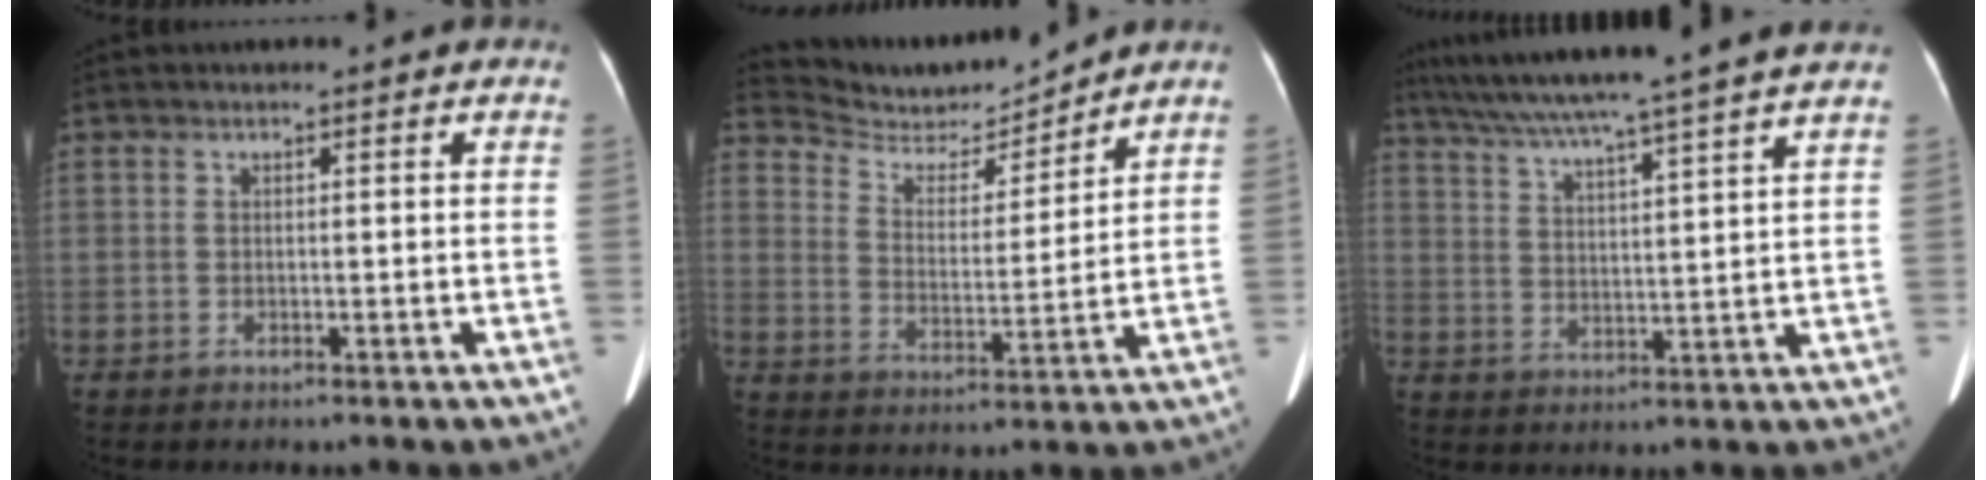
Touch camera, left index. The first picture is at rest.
{"total": 9.6, "force": [9.6, 1.1, 0.4], "torque": [-0.019, -0.005, 0.173]}
{"total": 17.6, "force": [15.0, -2.1, 9.0], "torque": [-0.159, 0.004, 0.213]}